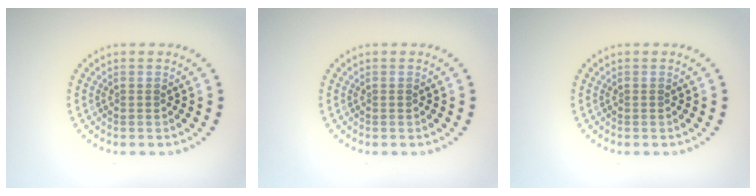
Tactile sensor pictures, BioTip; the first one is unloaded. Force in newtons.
{"total": 0.0}
{"total": 0.0}